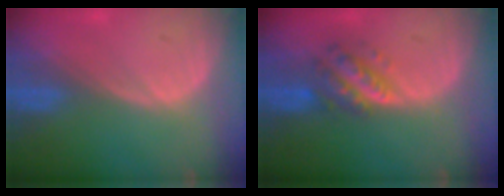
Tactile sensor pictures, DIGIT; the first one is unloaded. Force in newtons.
{"total": 5.8, "press": 5.3, "slide": 2.4}